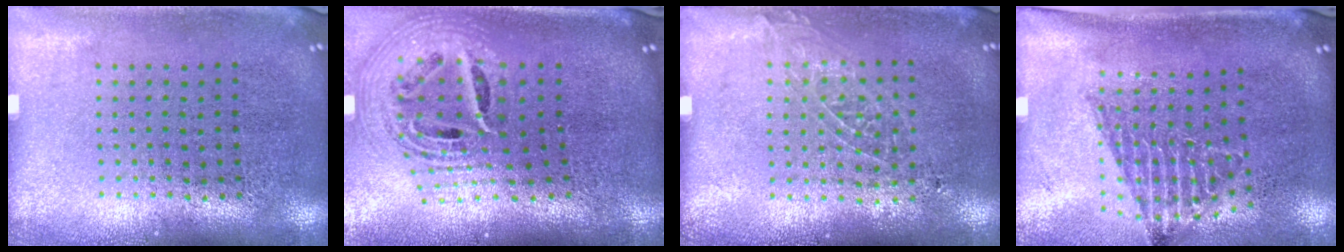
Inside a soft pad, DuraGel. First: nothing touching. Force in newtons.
{"total": 2.7, "press": 1.9, "slide": 1.9}
{"total": 0.9, "press": 0.9, "slide": 0.2}
{"total": 1.4, "press": 1.1, "slide": 0.8}